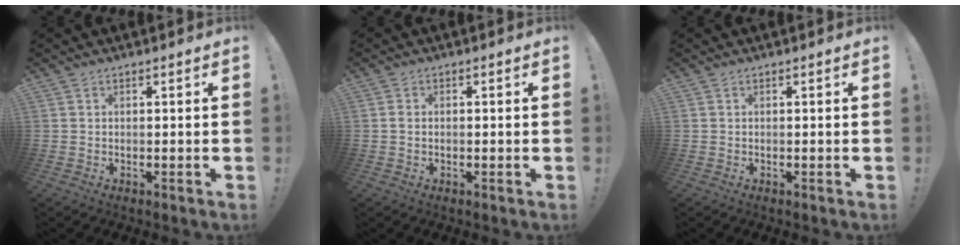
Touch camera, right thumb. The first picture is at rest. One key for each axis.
{"total": 1.0, "fx": -0.1, "fy": 0.7, "fz": 0.7, "tx": -0.013, "ty": 0.004, "tz": -0.002}
{"total": 0.0}